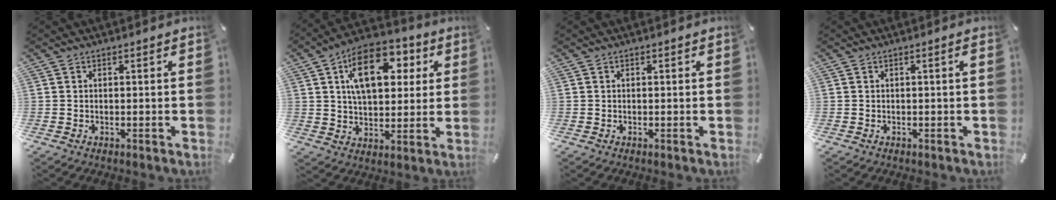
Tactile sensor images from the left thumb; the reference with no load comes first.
{"total": 16.2, "force": [5.8, 9.8, 11.5], "torque": [-0.182, -0.008, 0.098]}
{"total": 0.0}
{"total": 1.0, "force": [0.0, 0.0, 1.0], "torque": [-0.015, -0.001, 0.000]}